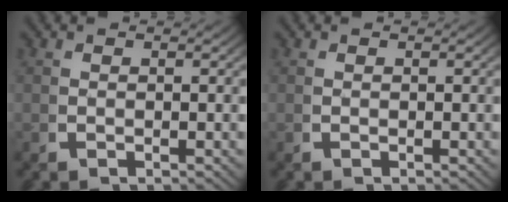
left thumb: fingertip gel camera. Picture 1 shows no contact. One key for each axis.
{"total": 0.0}